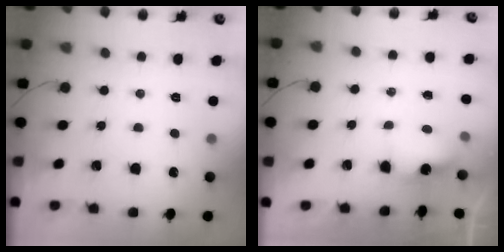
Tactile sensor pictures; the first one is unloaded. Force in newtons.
{"total": 5.2, "press": 5.1, "slide": 0.5}